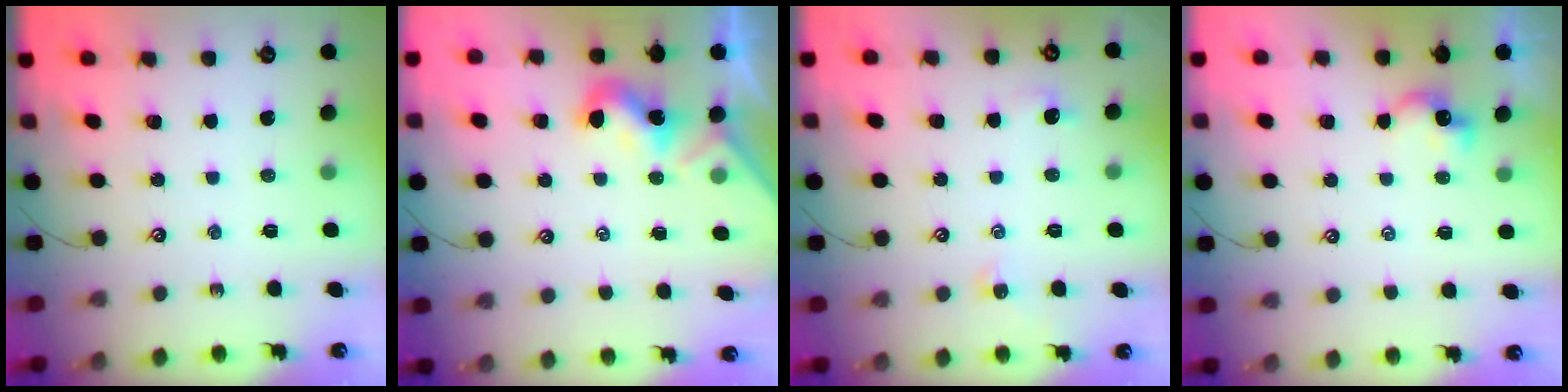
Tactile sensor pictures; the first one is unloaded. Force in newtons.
{"total": 1.9, "press": 1.9, "slide": 0.4}
{"total": 1.0, "press": 0.9, "slide": 0.5}
{"total": 1.7, "press": 1.7, "slide": 0.2}